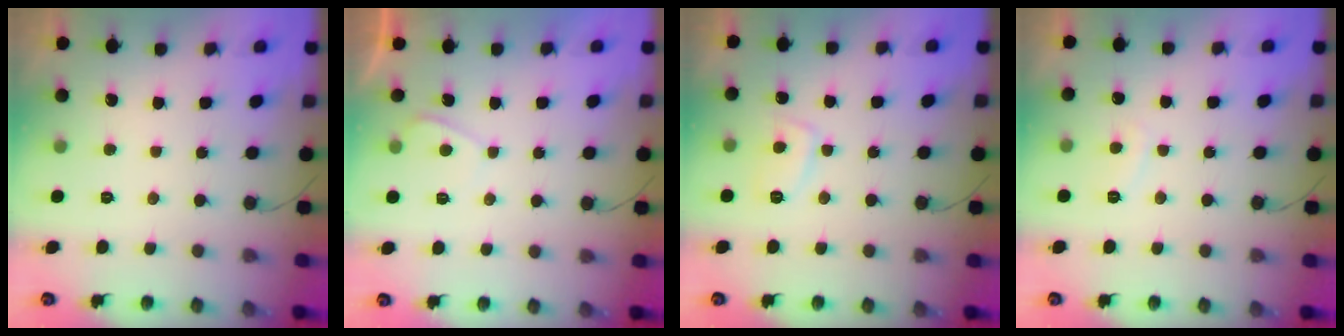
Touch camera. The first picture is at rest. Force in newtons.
{"total": 0.6, "press": 0.4, "slide": 0.5}
{"total": 5.7, "press": 5.6, "slide": 1.0}
{"total": 2.0, "press": 1.9, "slide": 0.5}